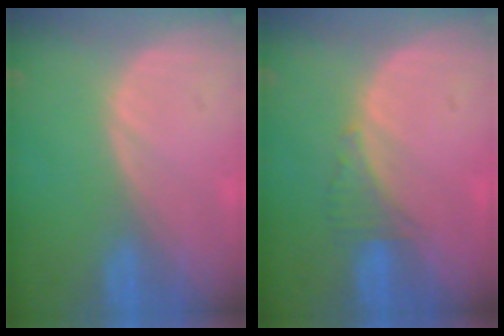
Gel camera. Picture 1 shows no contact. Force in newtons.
{"total": 2.3, "press": 2.2, "slide": 0.7}